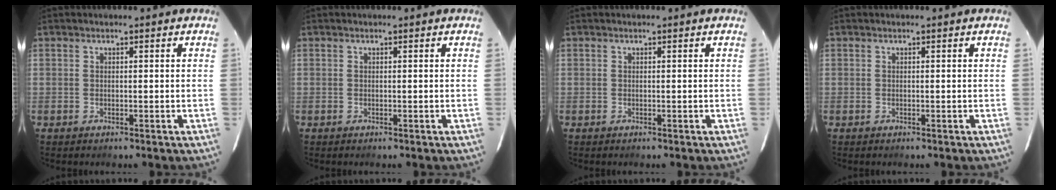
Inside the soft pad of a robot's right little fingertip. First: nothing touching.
{"total": 0.0}
{"total": 0.0}
{"total": 0.0}